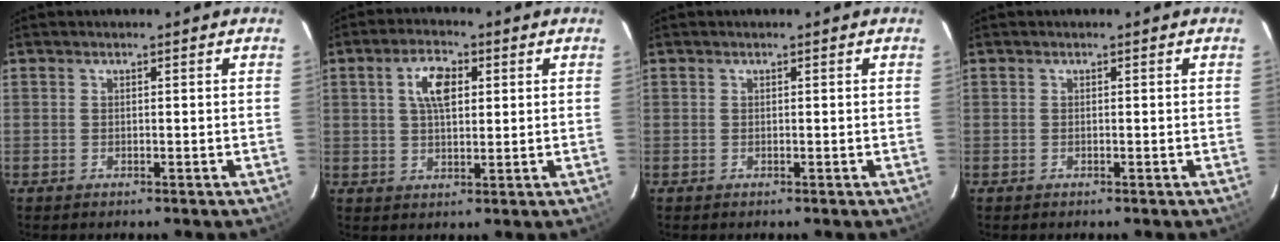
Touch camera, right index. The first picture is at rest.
{"total": 6.3, "force": [1.9, 3.1, 5.1], "torque": [-0.093, 0.014, 0.035]}
{"total": 0.0}
{"total": 0.0}